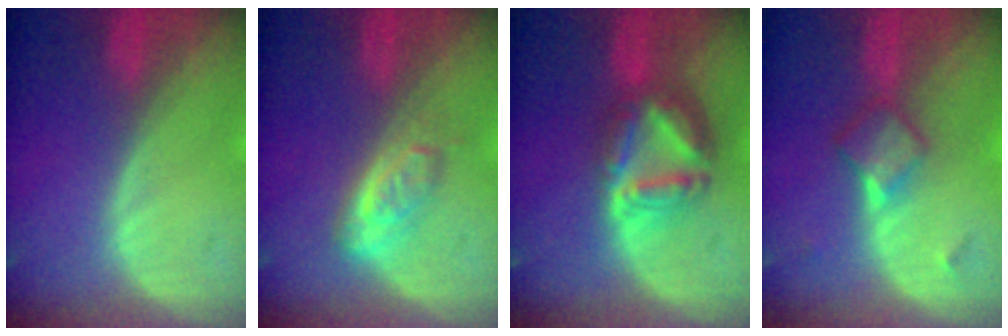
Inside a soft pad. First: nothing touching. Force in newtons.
{"total": 4.4, "press": 4.1, "slide": 1.6}
{"total": 7.7, "press": 6.7, "slide": 3.7}
{"total": 4.8, "press": 4.2, "slide": 2.4}